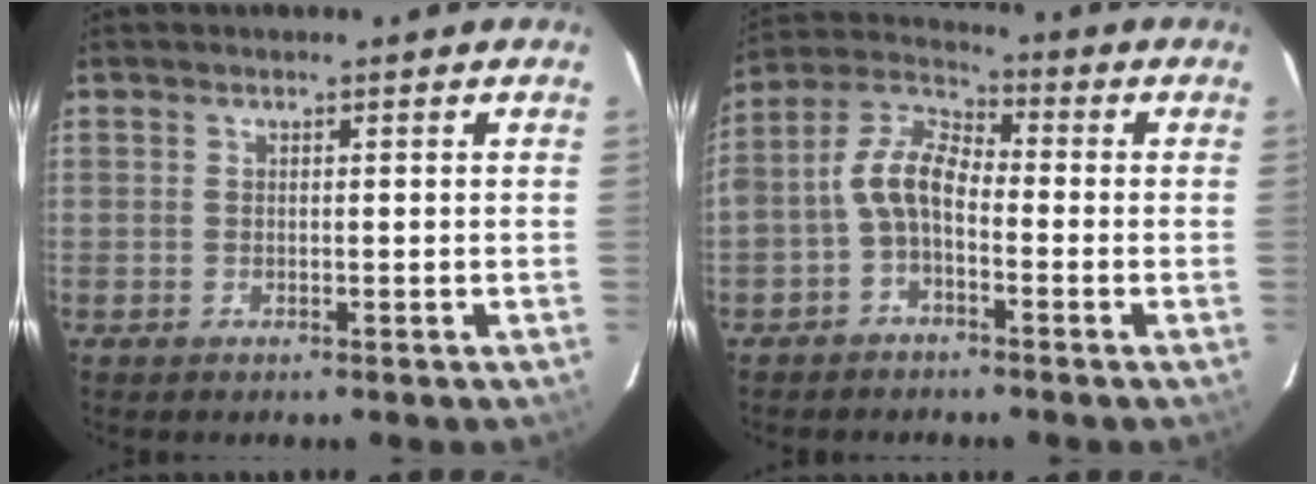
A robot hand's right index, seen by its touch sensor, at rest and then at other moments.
{"total": 7.4, "force": [-2.5, 4.1, 5.7], "torque": [-0.127, 0.022, -0.055]}